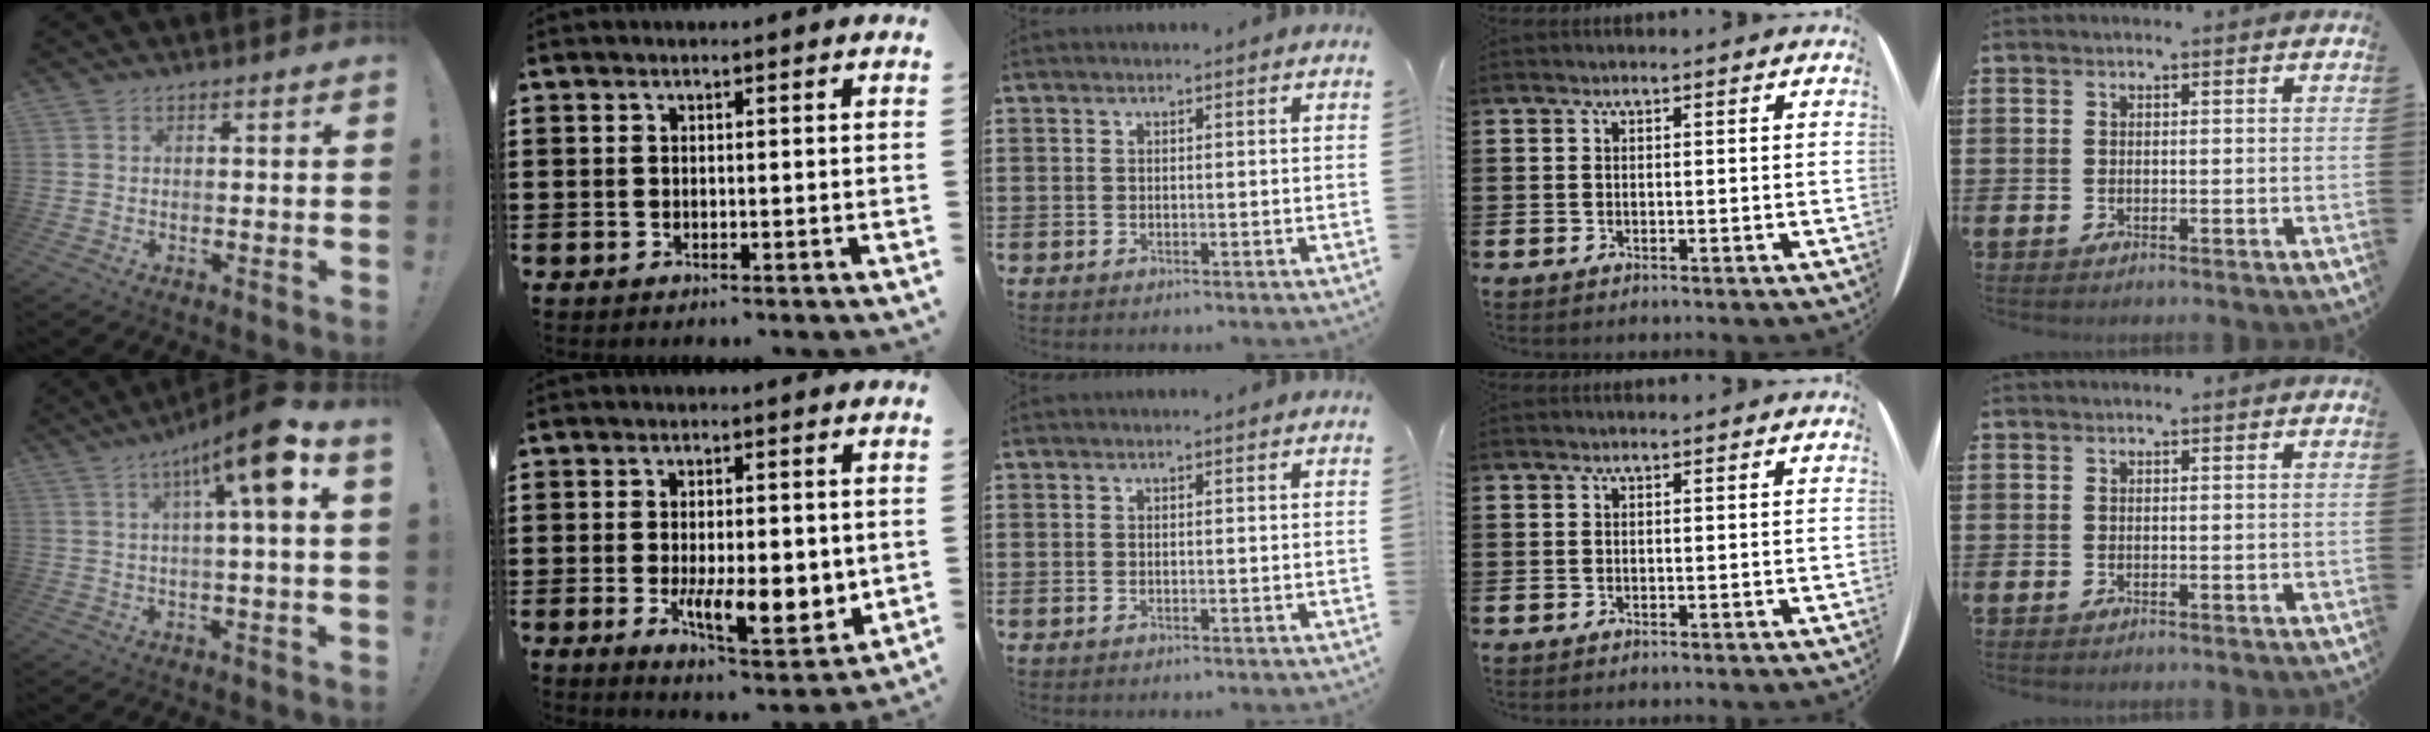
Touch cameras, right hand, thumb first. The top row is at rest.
{"thumb": {"total": 12.3, "force": [3.8, 0.7, 11.7], "torque": [-0.188, -0.022, 0.048]}, "index": {"total": 9.0, "force": [-1.1, 3.8, 8.0], "torque": [-0.123, -0.009, -0.017]}}